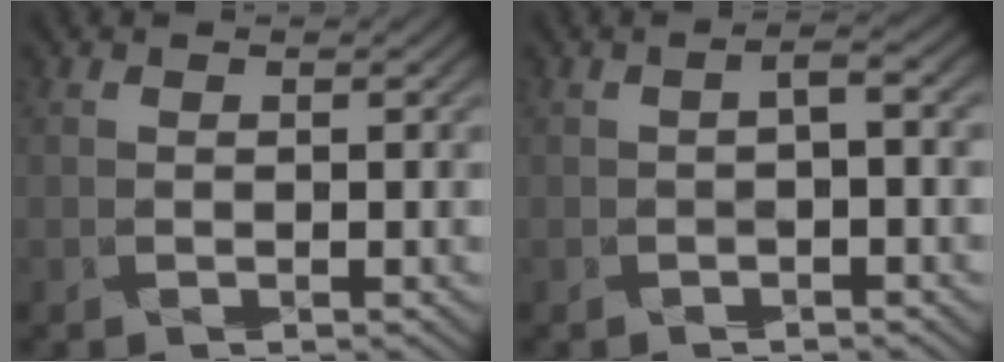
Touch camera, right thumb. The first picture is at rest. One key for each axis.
{"total": 1.5, "fx": -0.4, "fy": 0.2, "fz": 1.4, "tx": -0.039, "ty": 0.004, "tz": -0.006}